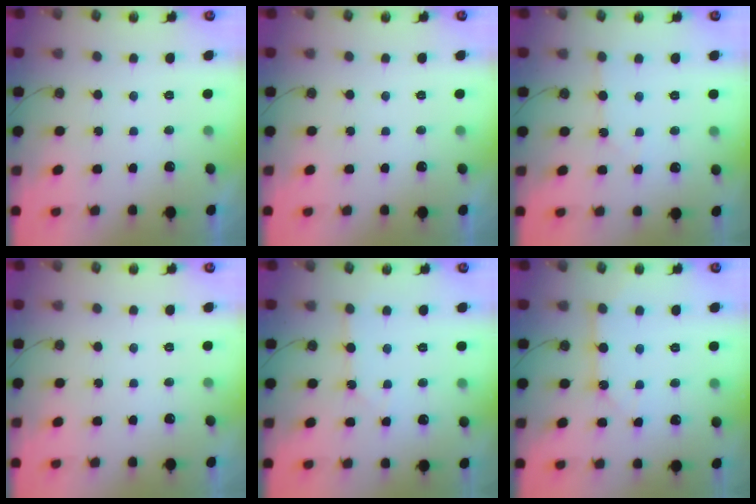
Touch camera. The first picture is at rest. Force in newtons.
{"total": 0.0}
{"total": 2.9, "press": 2.8, "slide": 0.4}
{"total": 0.0}
{"total": 3.0, "press": 3.0, "slide": 0.3}
{"total": 6.0, "press": 6.0, "slide": 0.5}